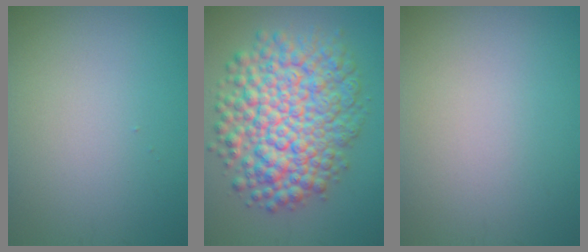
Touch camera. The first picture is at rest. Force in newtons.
{"total": 10.2, "press": 10.2, "slide": 0.3}
{"total": 0.0}